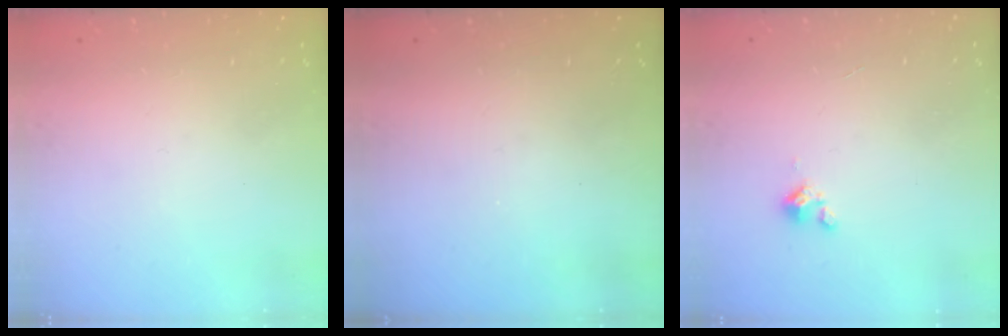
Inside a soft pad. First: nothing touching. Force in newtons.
{"total": 0.0}
{"total": 0.9, "press": 0.9, "slide": 0.2}